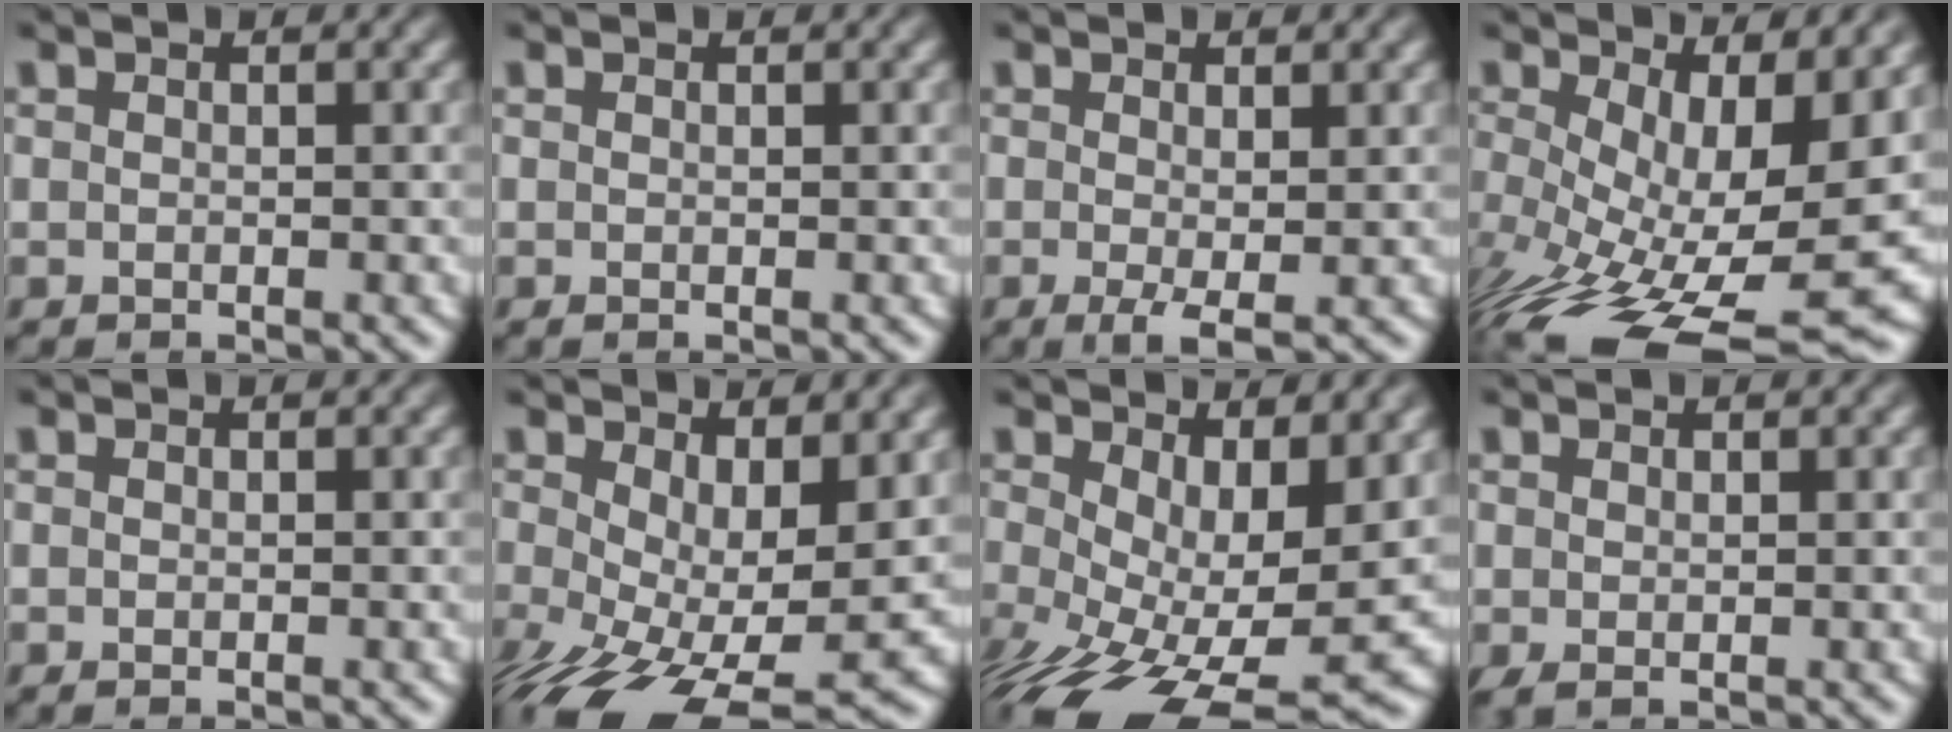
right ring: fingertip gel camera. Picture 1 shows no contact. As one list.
[{"total": 0.0}, {"total": 2.3, "force": [-1.1, 0.6, 2.0], "torque": [-0.042, -0.024, -0.007]}, {"total": 12.6, "force": [-5.0, 6.2, 9.8], "torque": [-0.178, -0.073, -0.038]}, {"total": 0.0}, {"total": 7.1, "force": [-3.1, 3.2, 5.5], "torque": [-0.114, -0.060, -0.019]}, {"total": 9.9, "force": [-4.3, 4.8, 7.4], "torque": [-0.146, -0.071, -0.030]}, {"total": 0.7, "force": [0.3, -0.3, 0.6], "torque": [-0.011, -0.008, 0.014]}]